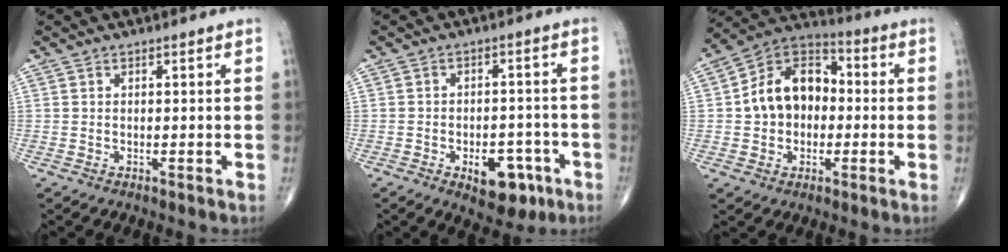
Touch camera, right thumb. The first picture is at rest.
{"total": 9.0, "force": [-4.2, 5.2, 6.1], "torque": [-0.055, 0.027, -0.049]}
{"total": 14.0, "force": [-0.1, 10.4, 9.4], "torque": [-0.119, 0.035, -0.015]}